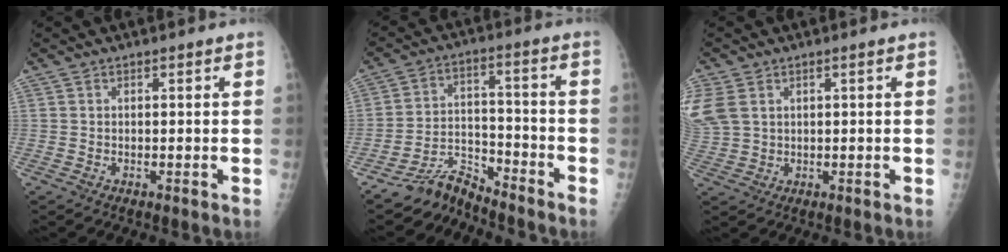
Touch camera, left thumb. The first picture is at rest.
{"total": 6.6, "force": [-6.5, 1.1, 0.0], "torque": [0.005, 0.069, -0.120]}
{"total": 8.3, "force": [2.7, 6.1, 4.9], "torque": [-0.140, 0.006, 0.066]}